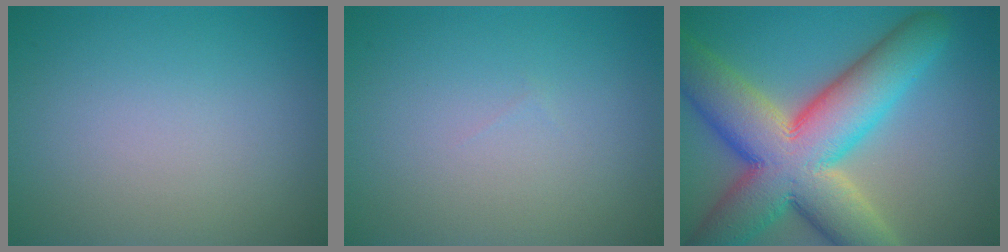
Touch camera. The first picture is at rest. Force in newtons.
{"total": 0.0}
{"total": 14.3, "press": 14.3, "slide": 0.8}